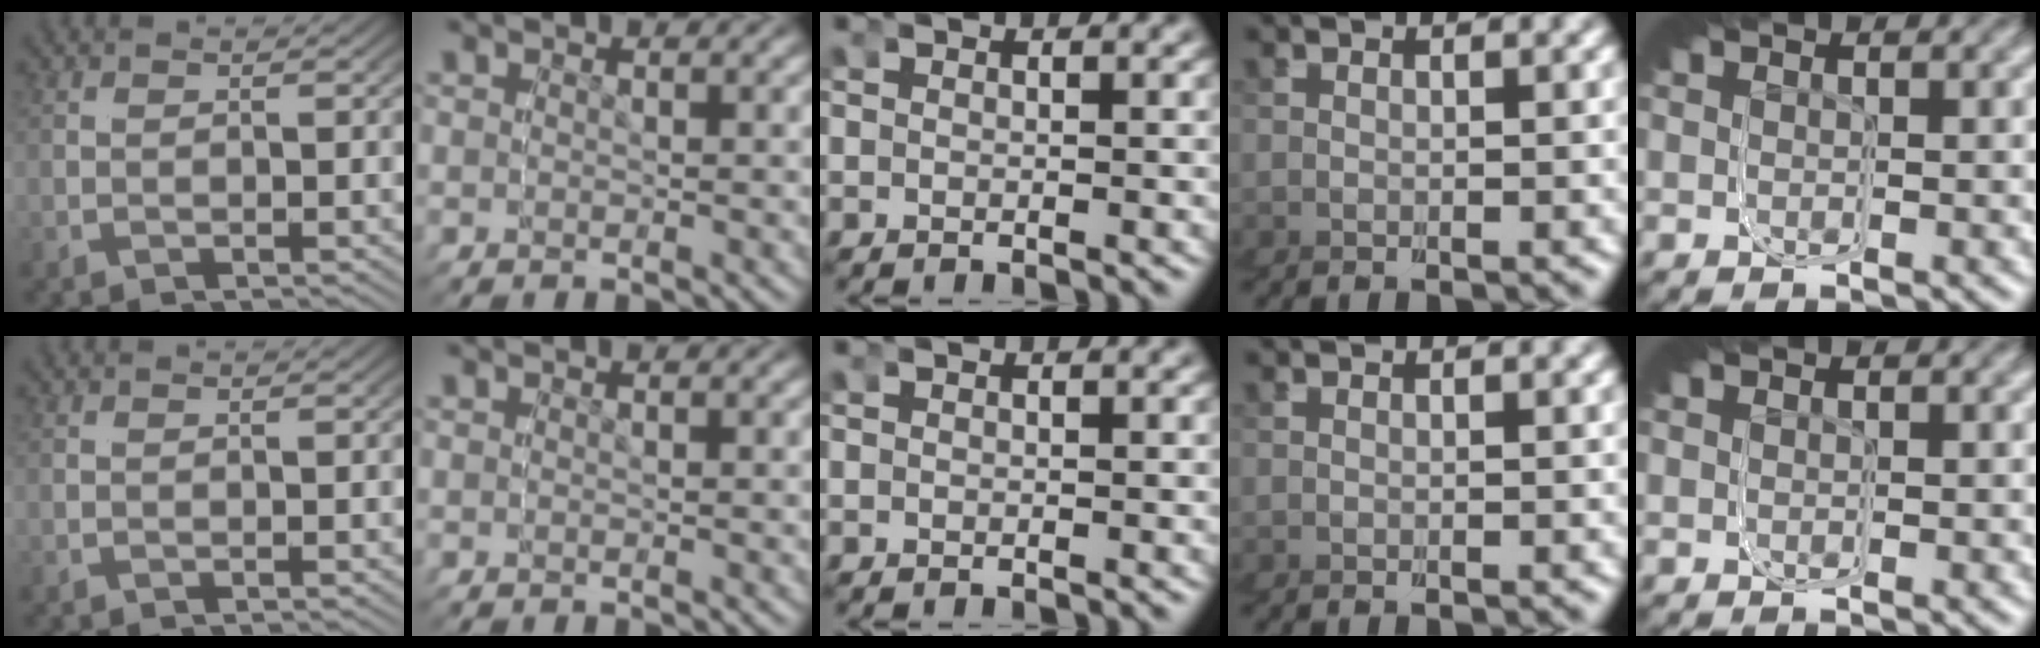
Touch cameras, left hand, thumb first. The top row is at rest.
{}